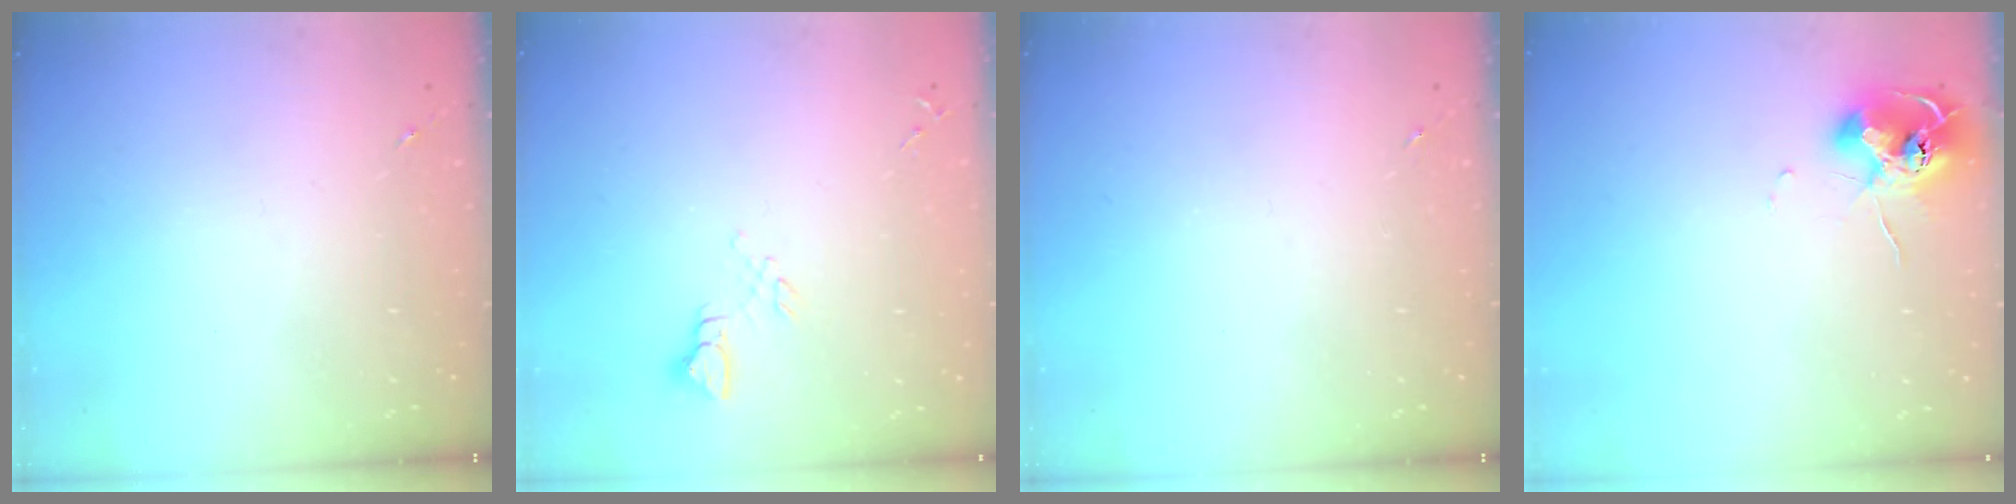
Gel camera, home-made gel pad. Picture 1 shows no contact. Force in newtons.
{"total": 4.3, "press": 4.3, "slide": 0.5}
{"total": 0.0}
{"total": 11.6, "press": 11.5, "slide": 1.4}